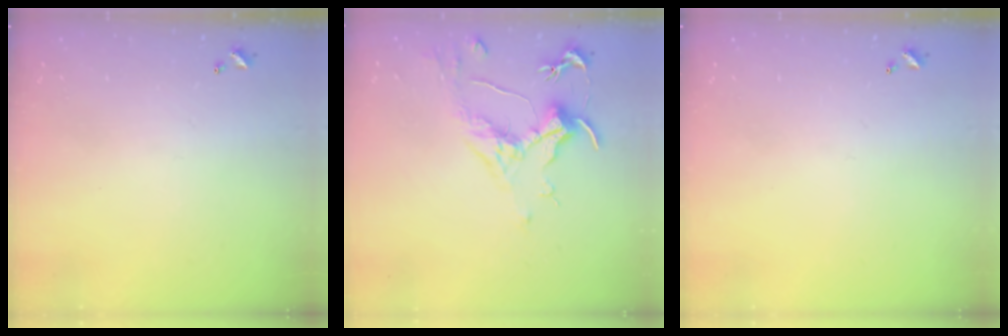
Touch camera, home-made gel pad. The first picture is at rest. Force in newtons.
{"total": 1.8, "press": 1.6, "slide": 0.9}
{"total": 0.0}